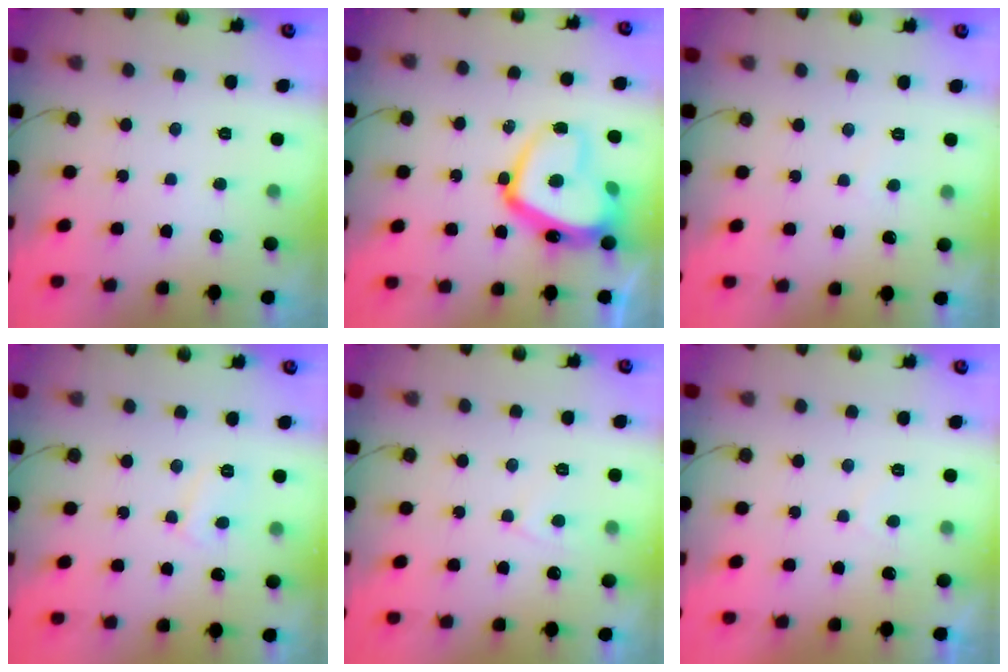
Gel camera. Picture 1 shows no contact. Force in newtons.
{"total": 18.3, "press": 18.2, "slide": 1.6}
{"total": 2.9, "press": 2.9, "slide": 0.3}
{"total": 4.8, "press": 4.8, "slide": 0.6}
{"total": 4.0, "press": 4.0, "slide": 0.4}
{"total": 1.7, "press": 1.5, "slide": 0.7}